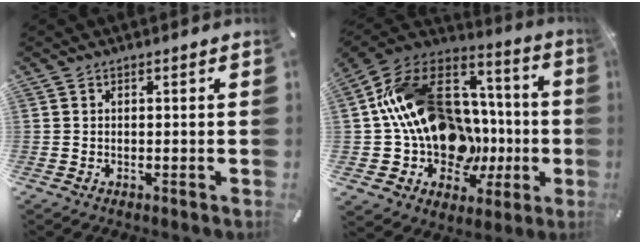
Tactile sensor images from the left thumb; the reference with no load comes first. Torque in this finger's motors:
{"motor_torque": [1.61, 3.39, 1.90, -0.87, 0.40]}